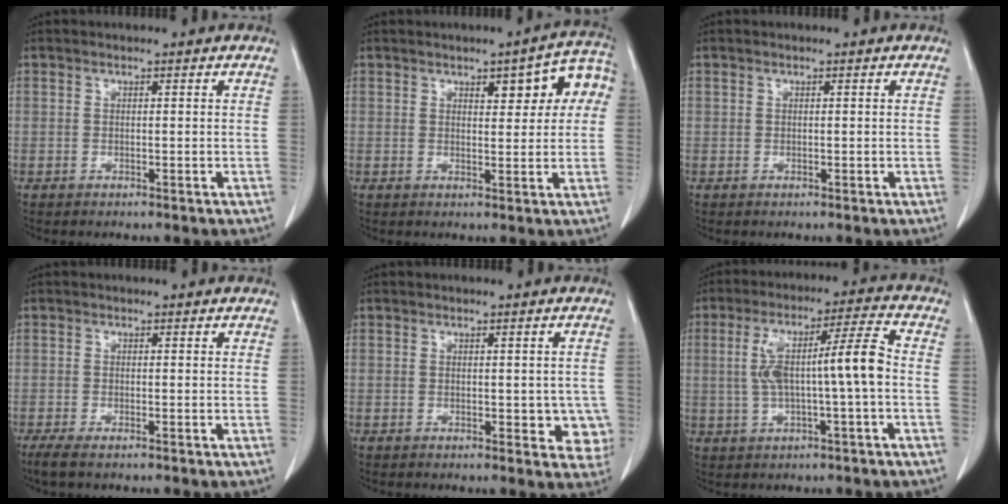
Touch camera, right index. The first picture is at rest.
{"total": 7.5, "force": [2.3, 2.5, 6.7], "torque": [-0.075, 0.025, 0.026]}
{"total": 0.0}
{"total": 2.4, "force": [-1.6, 0.5, 1.7], "torque": [-0.030, -0.006, -0.030]}
{"total": 4.8, "force": [-0.8, 2.4, 4.0], "torque": [-0.022, 0.002, -0.007]}
{"total": 10.4, "force": [-0.3, 0.6, 10.4], "torque": [-0.188, 0.028, -0.004]}